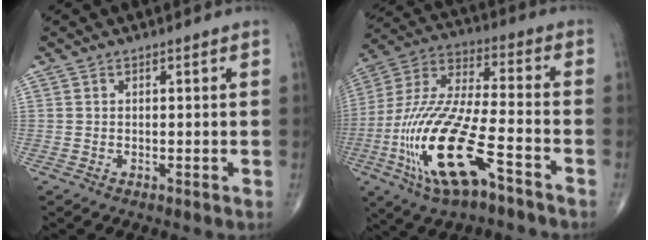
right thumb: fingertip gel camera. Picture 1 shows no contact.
{"total": 22.3, "force": [-9.3, 7.4, 18.8], "torque": [-0.425, 0.028, -0.167]}